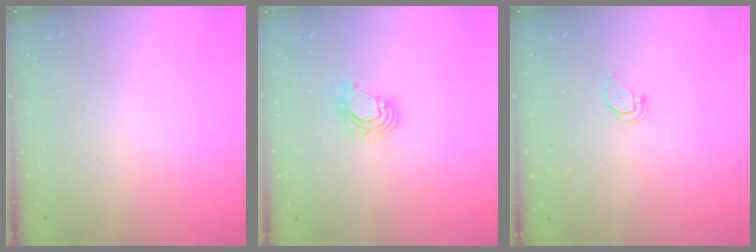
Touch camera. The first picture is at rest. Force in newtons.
{"total": 5.1, "press": 5.1, "slide": 0.4}
{"total": 2.6, "press": 2.6, "slide": 0.1}